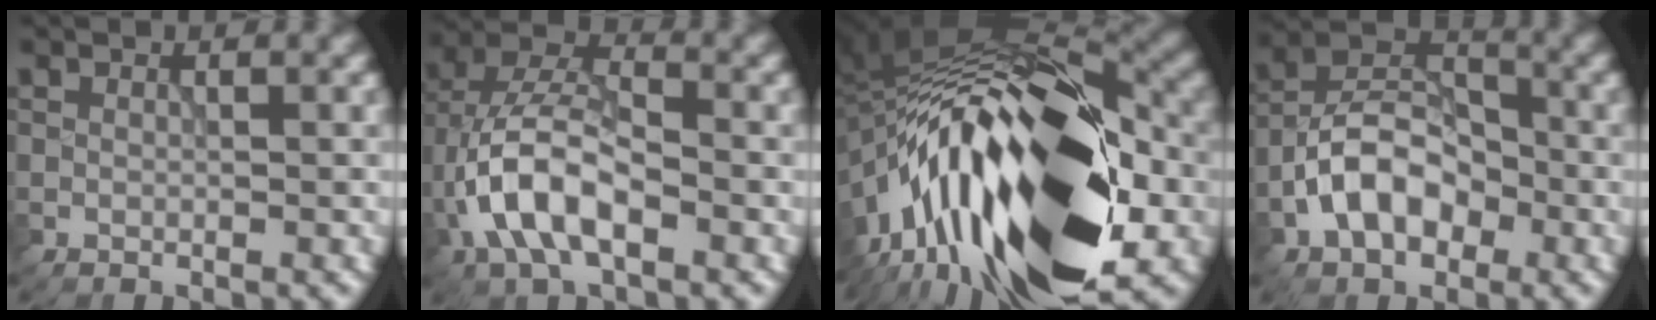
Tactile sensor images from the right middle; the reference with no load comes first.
{"total": 8.2, "force": [-2.9, 4.0, 6.5], "torque": [-0.135, 0.012, -0.065]}
{"total": 18.4, "force": [-6.0, 8.5, 15.2], "torque": [-0.263, 0.012, -0.116]}
{"total": 6.7, "force": [-2.9, 4.3, 4.3], "torque": [-0.075, 0.011, -0.060]}